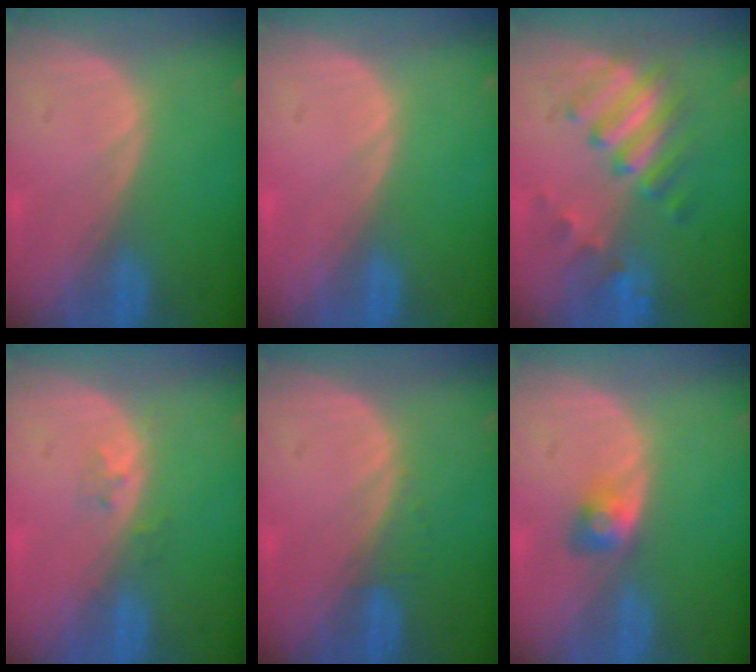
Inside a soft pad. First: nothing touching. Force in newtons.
{"total": 0.0}
{"total": 6.5, "press": 6.5, "slide": 0.8}
{"total": 1.9, "press": 1.4, "slide": 1.2}
{"total": 1.2, "press": 1.1, "slide": 0.4}
{"total": 2.8, "press": 2.5, "slide": 1.2}